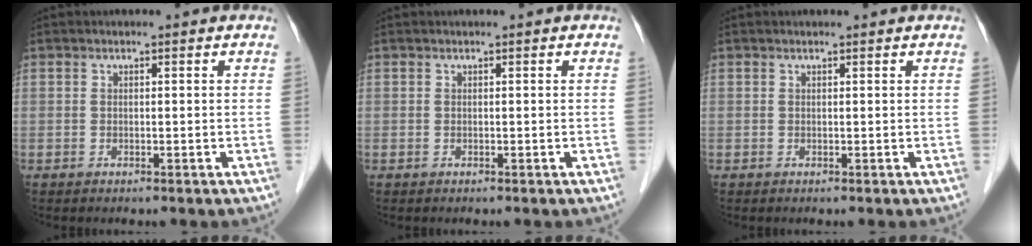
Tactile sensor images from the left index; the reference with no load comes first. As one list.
[{"total": 0.0}, {"total": 0.6, "force": [0.6, 0.0, 0.2], "torque": [-0.007, 0.009, 0.012]}]